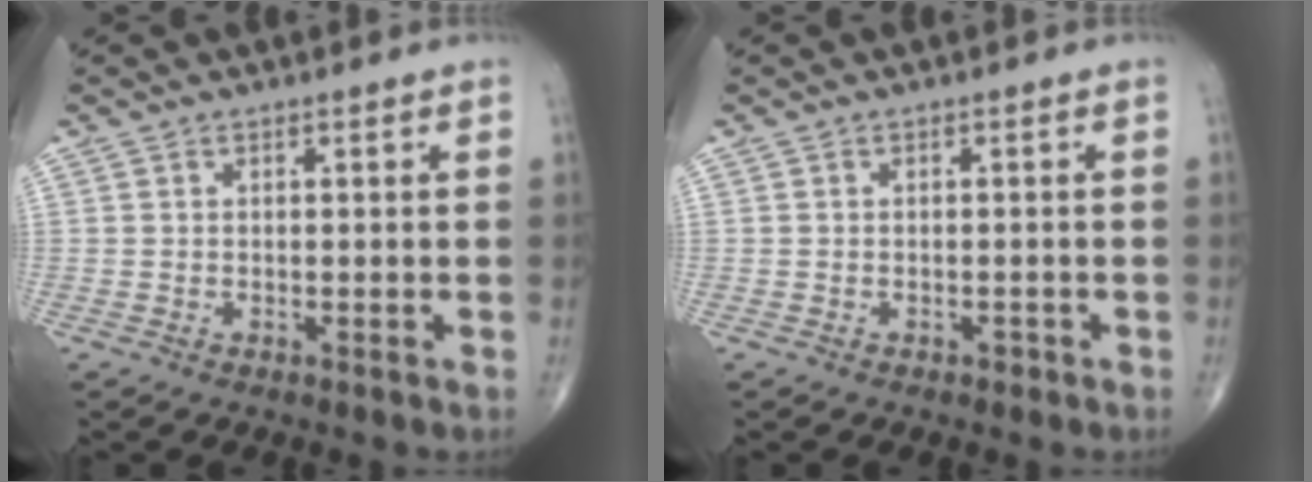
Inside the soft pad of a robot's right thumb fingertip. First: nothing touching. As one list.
[{"total": 0.7, "force": [-0.5, 0.4, 0.3], "torque": [0.001, 0.004, -0.008]}]